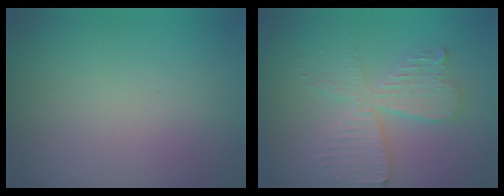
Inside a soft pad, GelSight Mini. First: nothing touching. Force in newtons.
{"total": 5.3, "press": 5.2, "slide": 0.7}